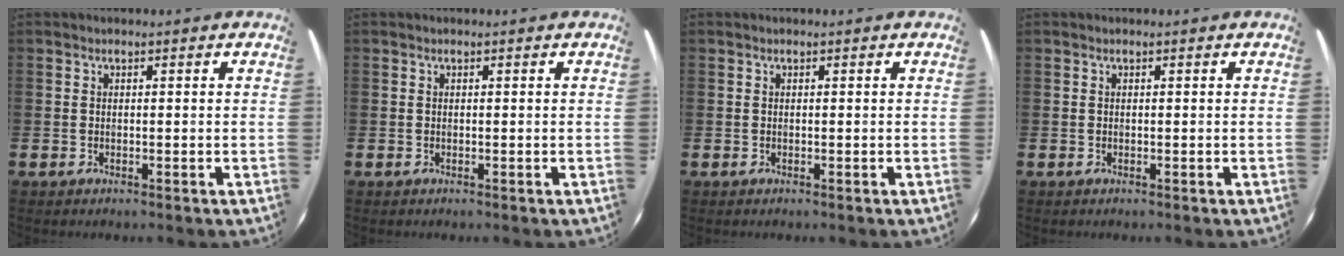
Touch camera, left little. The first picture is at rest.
{"total": 0.0}
{"total": 0.0}
{"total": 0.0}